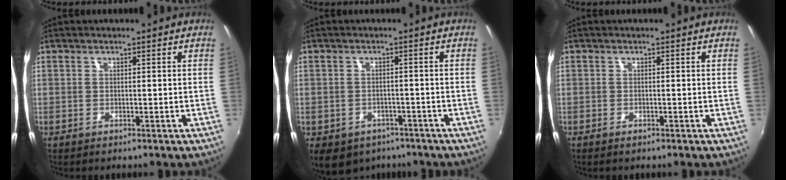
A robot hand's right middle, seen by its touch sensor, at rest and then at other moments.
{"total": 9.4, "force": [-5.8, 6.4, 3.7], "torque": [-0.091, -0.016, -0.072]}
{"total": 0.8, "force": [-0.7, 0.3, 0.3], "torque": [-0.008, -0.005, -0.014]}